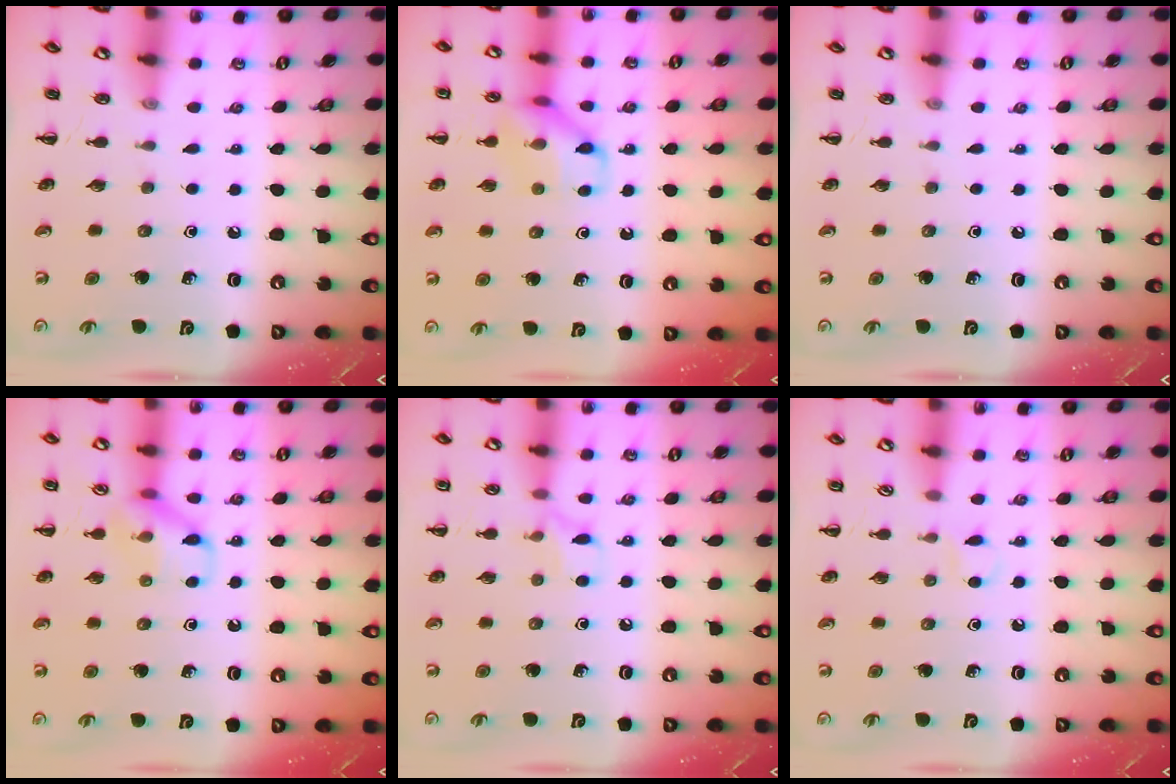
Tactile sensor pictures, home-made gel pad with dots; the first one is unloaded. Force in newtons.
{"total": 10.4, "press": 10.4, "slide": 0.3}
{"total": 0.0}
{"total": 10.0, "press": 10.0, "slide": 0.6}
{"total": 5.8, "press": 5.7, "slide": 1.3}
{"total": 2.9, "press": 2.7, "slide": 0.9}